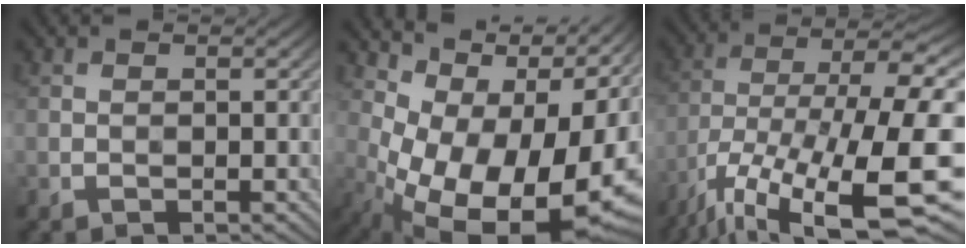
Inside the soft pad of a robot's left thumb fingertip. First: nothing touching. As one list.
[{"total": 16.2, "force": [-0.1, 8.4, 13.8], "torque": [-0.188, -0.010, 0.028]}, {"total": 19.6, "force": [-9.2, 8.0, 15.3], "torque": [-0.281, -0.012, -0.151]}]